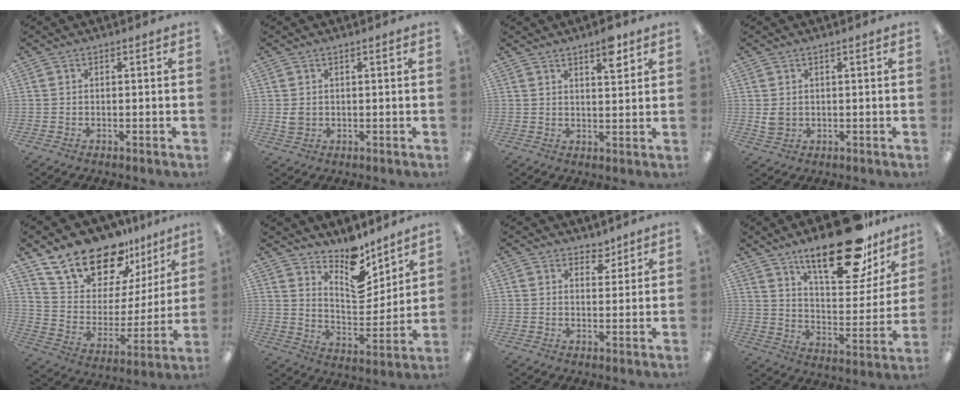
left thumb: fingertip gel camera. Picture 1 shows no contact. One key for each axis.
{"total": 2.1, "fx": 0.5, "fy": 1.8, "fz": 1.1, "tx": -0.014, "ty": 0.000, "tz": 0.007}
{"total": 5.7, "fx": 4.0, "fy": 1.7, "fz": 3.6, "tx": -0.041, "ty": -0.021, "tz": 0.062}
{"total": 2.8, "fx": 0.8, "fy": 2.3, "fz": 1.4, "tx": -0.020, "ty": 0.000, "tz": 0.014}
{"total": 19.8, "fx": 16.3, "fy": 9.0, "fz": 6.7, "tx": -0.136, "ty": -0.117, "tz": 0.297}
{"total": 12.5, "fx": 10.1, "fy": 5.1, "fz": 5.2, "tx": -0.081, "ty": -0.080, "tz": 0.185}
{"total": 3.9, "fx": 3.2, "fy": 2.0, "fz": 0.9, "tx": 0.001, "ty": -0.018, "tz": 0.055}
{"total": 24.7, "fx": 17.7, "fy": 9.2, "fz": 14.6, "tx": -0.214, "ty": -0.108, "tz": 0.295}